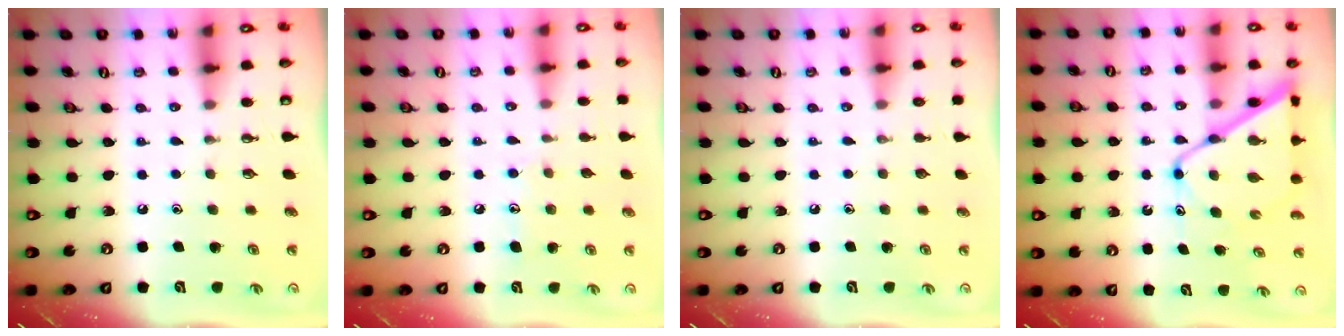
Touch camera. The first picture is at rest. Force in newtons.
{"total": 7.8, "press": 7.8, "slide": 0.6}
{"total": 0.0}
{"total": 12.8, "press": 12.8, "slide": 0.9}